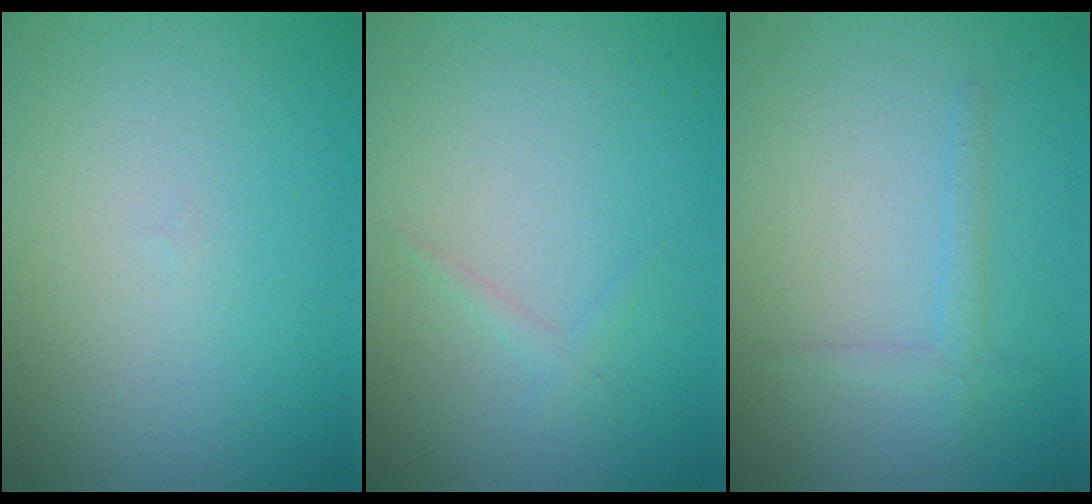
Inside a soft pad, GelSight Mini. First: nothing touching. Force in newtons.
{"total": 0.7, "press": 0.7, "slide": 0.1}
{"total": 1.3, "press": 1.3, "slide": 0.1}